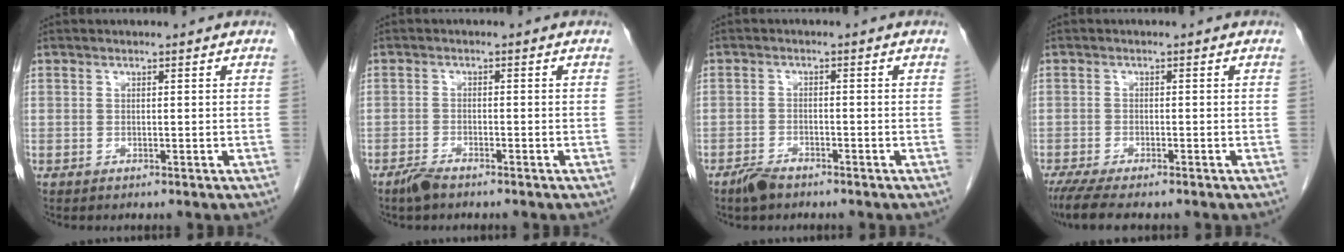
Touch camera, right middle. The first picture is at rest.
{"total": 2.5, "force": [-2.0, 0.5, 1.4], "torque": [-0.033, -0.003, -0.038]}
{"total": 3.0, "force": [-2.4, 1.0, 1.5], "torque": [-0.034, -0.002, -0.042]}
{"total": 7.2, "force": [-5.8, 1.3, 4.1], "torque": [-0.066, -0.016, -0.093]}